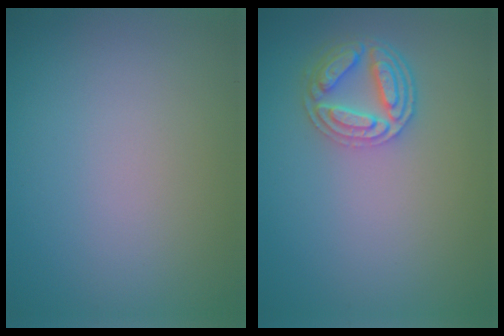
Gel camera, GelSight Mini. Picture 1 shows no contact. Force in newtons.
{"total": 4.5, "press": 4.0, "slide": 2.1}